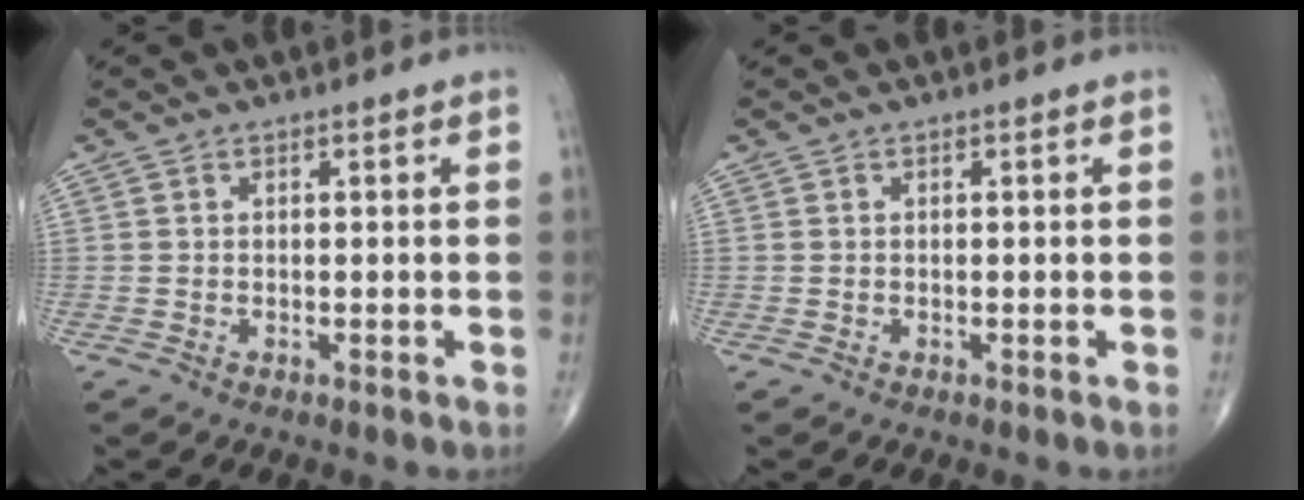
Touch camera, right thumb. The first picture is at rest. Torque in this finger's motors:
{"motor_torque": [-0.47, 0.15, 0.16, 0.07, -0.03]}